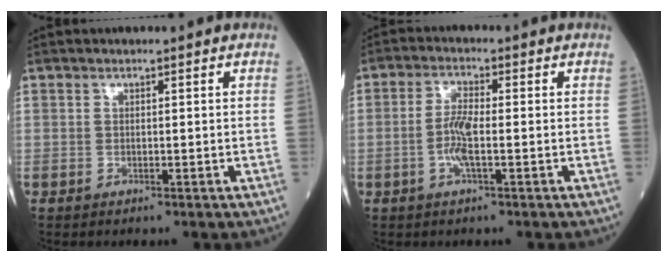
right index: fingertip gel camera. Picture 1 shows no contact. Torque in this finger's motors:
{"motor_torque": [0.14, -0.10, 0.01, 0.05]}